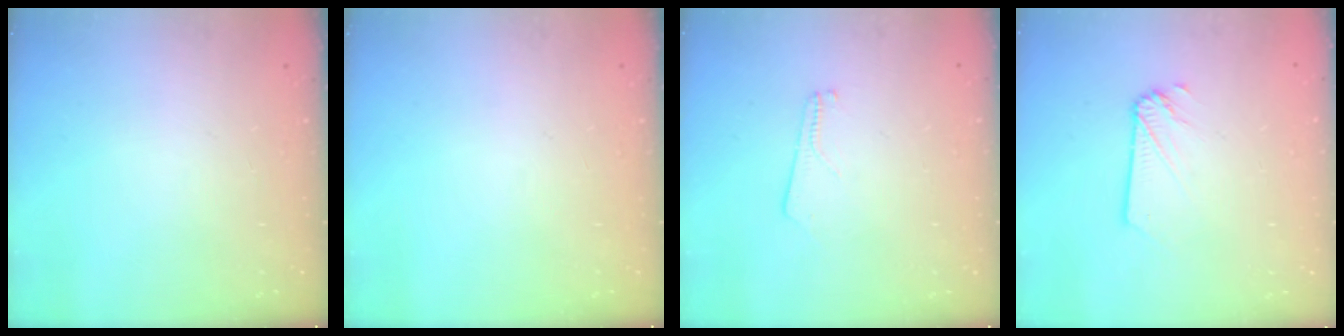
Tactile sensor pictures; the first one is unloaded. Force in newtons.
{"total": 0.0}
{"total": 2.6, "press": 2.6, "slide": 0.3}
{"total": 2.0, "press": 2.0, "slide": 0.2}